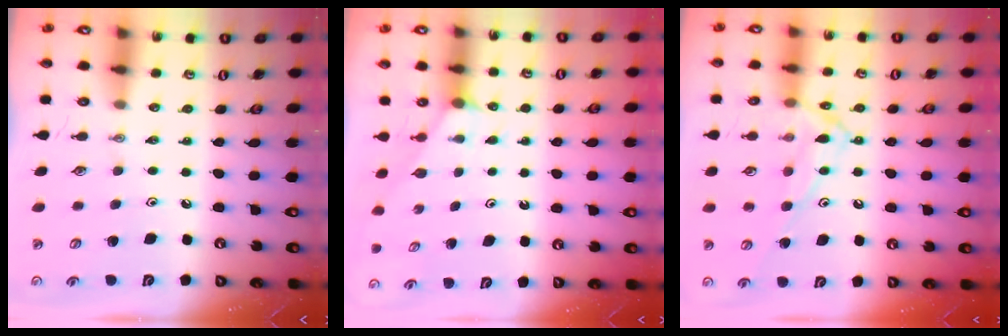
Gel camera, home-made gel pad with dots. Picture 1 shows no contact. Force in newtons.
{"total": 2.0, "press": 2.0, "slide": 0.2}
{"total": 12.4, "press": 12.4, "slide": 0.8}